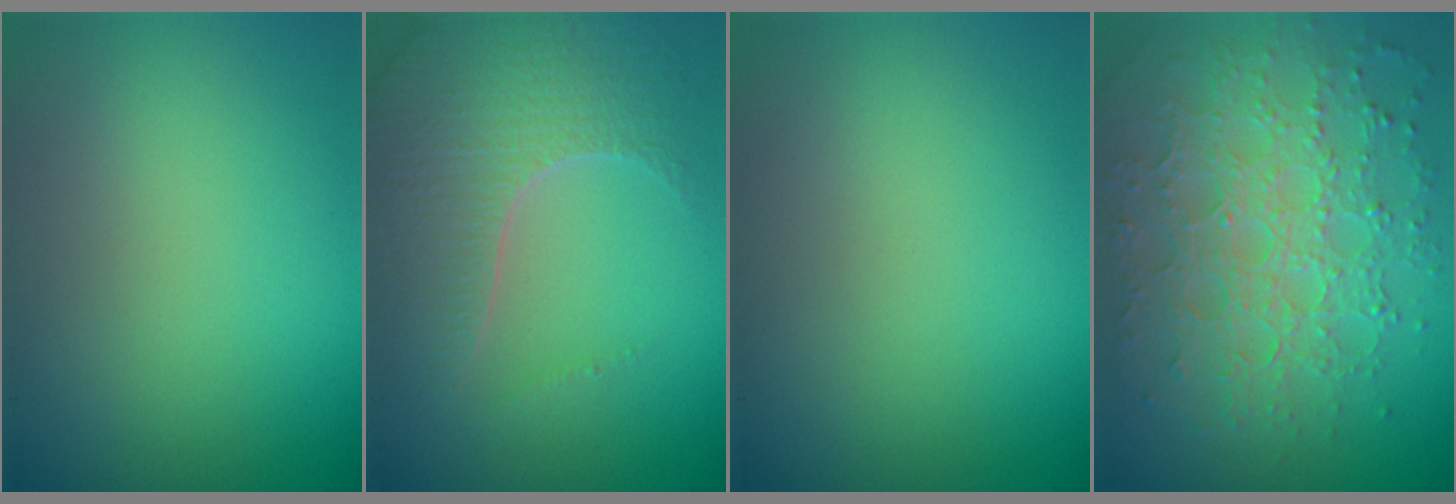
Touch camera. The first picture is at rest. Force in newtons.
{"total": 5.0, "press": 4.5, "slide": 2.3}
{"total": 0.0}
{"total": 7.7, "press": 5.7, "slide": 5.1}